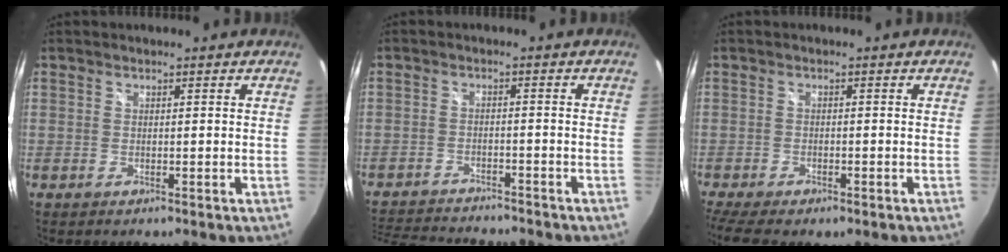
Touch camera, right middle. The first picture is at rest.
{"total": 12.0, "force": [-11.0, 2.0, 4.4], "torque": [-0.105, -0.015, -0.172]}
{"total": 6.9, "force": [-5.2, 1.8, 4.2], "torque": [-0.106, -0.038, -0.090]}